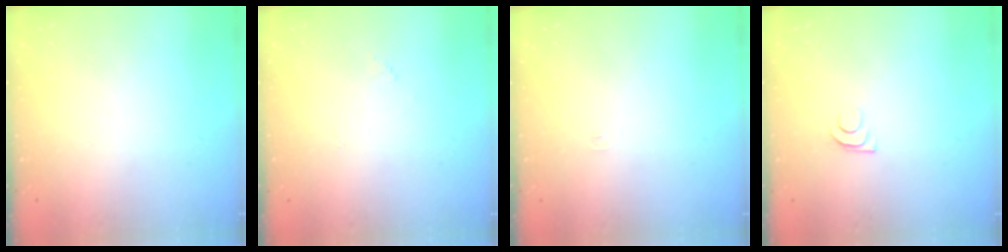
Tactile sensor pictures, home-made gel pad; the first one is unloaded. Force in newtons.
{"total": 3.3, "press": 3.3, "slide": 0.5}
{"total": 3.3, "press": 3.3, "slide": 0.4}
{"total": 4.2, "press": 4.2, "slide": 0.5}